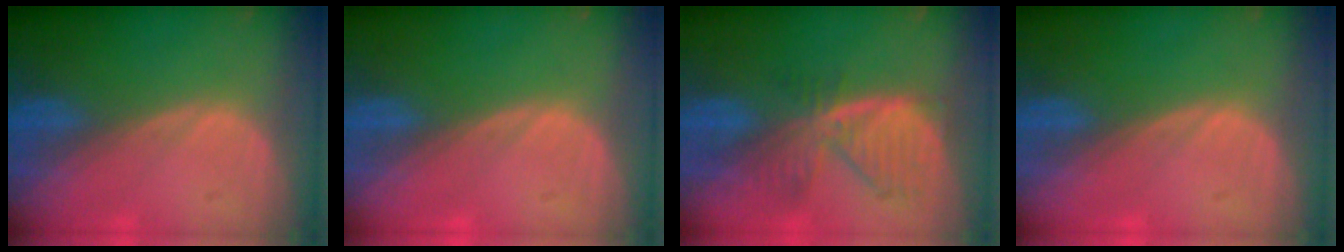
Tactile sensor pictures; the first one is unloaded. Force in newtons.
{"total": 0.0}
{"total": 7.7, "press": 6.8, "slide": 3.4}
{"total": 0.0}